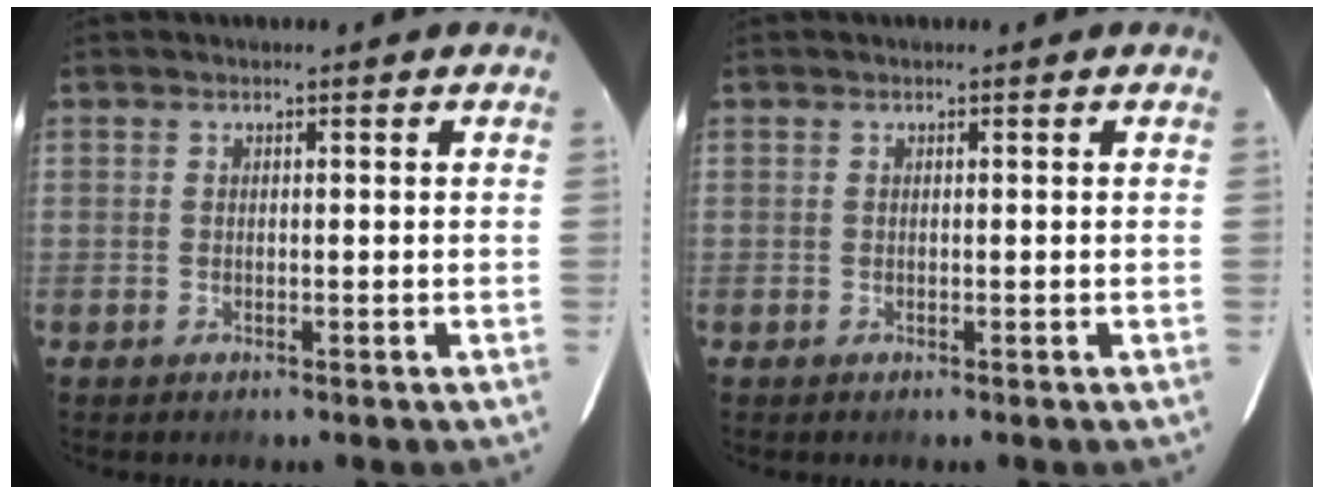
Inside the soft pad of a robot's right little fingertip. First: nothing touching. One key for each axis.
{"total": 0.0}